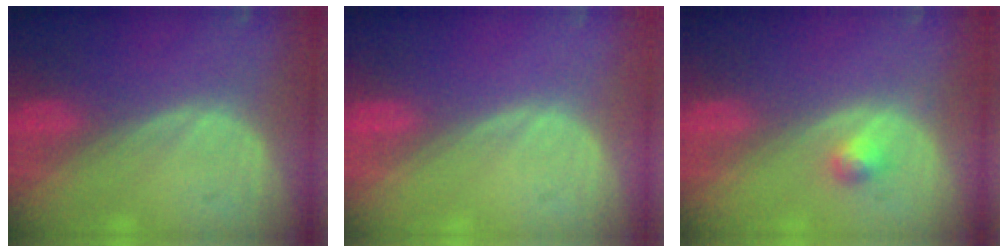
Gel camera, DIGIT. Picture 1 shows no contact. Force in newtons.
{"total": 0.0}
{"total": 1.7, "press": 1.7, "slide": 0.2}